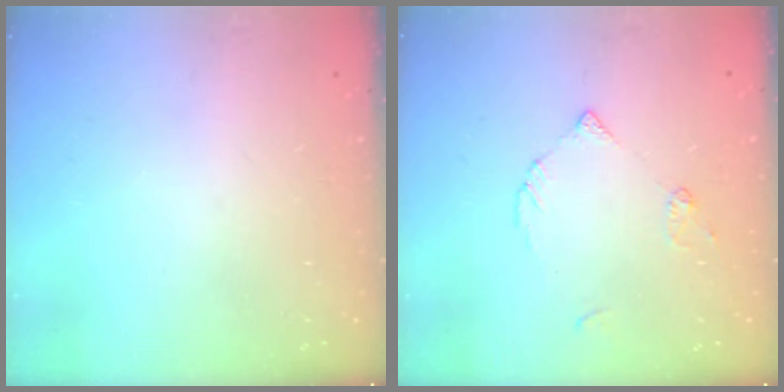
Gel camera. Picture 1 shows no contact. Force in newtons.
{"total": 5.8, "press": 5.7, "slide": 0.7}